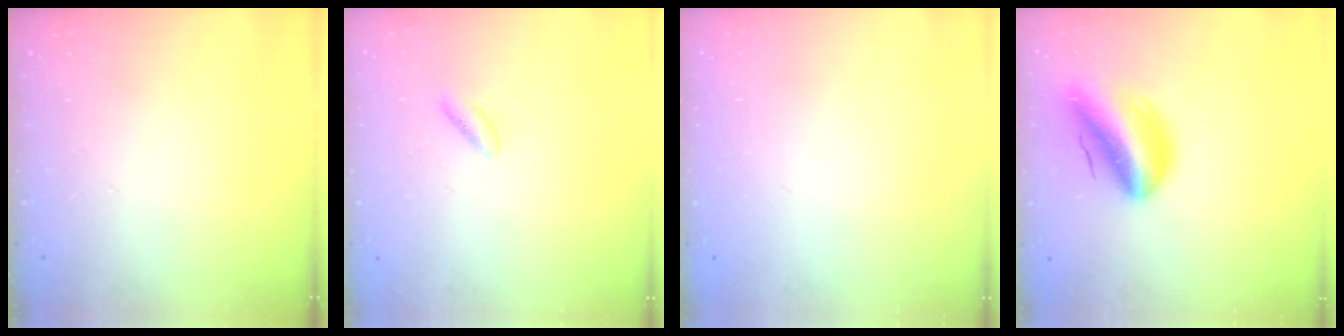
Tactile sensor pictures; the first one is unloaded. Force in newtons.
{"total": 1.6, "press": 1.2, "slide": 1.0}
{"total": 2.2, "press": 2.2, "slide": 0.1}
{"total": 11.4, "press": 10.9, "slide": 3.3}